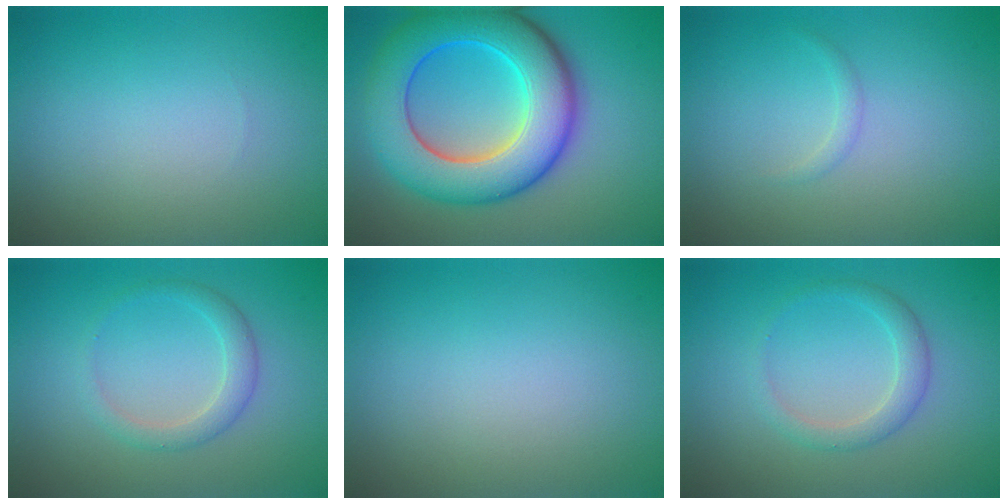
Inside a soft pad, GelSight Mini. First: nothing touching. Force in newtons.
{"total": 11.0, "press": 11.0, "slide": 0.2}
{"total": 0.7, "press": 0.7, "slide": 0.0}
{"total": 2.1, "press": 2.1, "slide": 0.1}
{"total": 0.0}
{"total": 2.1, "press": 2.1, "slide": 0.1}